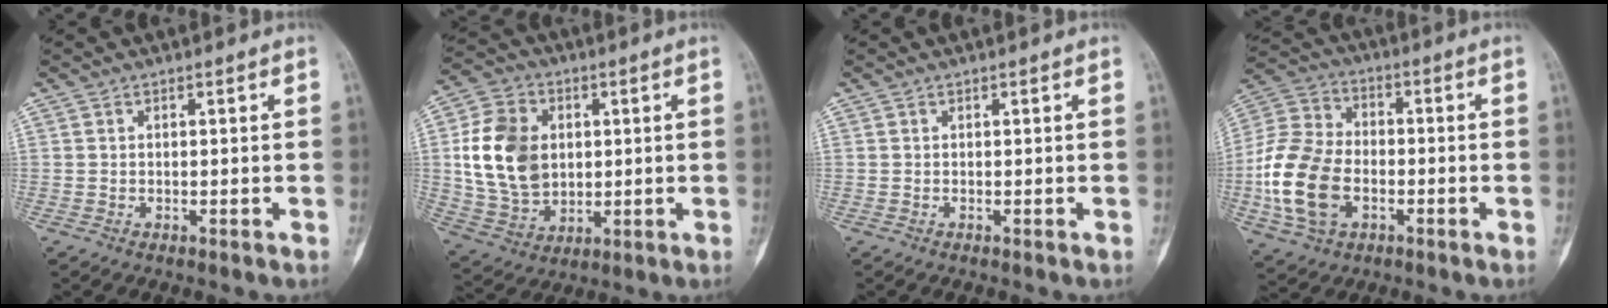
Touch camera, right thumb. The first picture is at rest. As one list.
[{"total": 15.8, "force": [2.0, 12.1, 10.1], "torque": [-0.162, 0.000, 0.044]}, {"total": 0.0}, {"total": 16.8, "force": [-3.9, 11.4, 11.8], "torque": [-0.233, 0.017, -0.076]}]